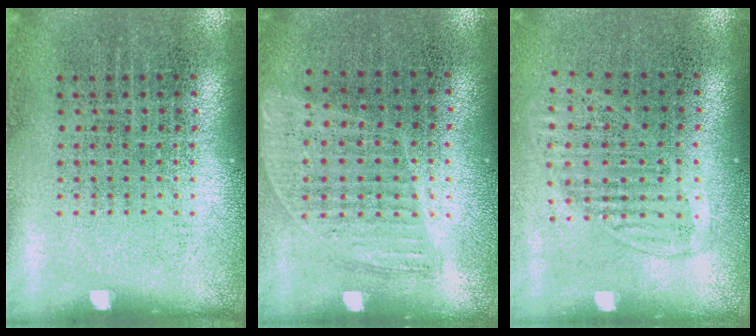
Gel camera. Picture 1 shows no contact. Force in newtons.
{"total": 0.8, "press": 0.7, "slide": 0.4}
{"total": 1.3, "press": 1.1, "slide": 0.7}